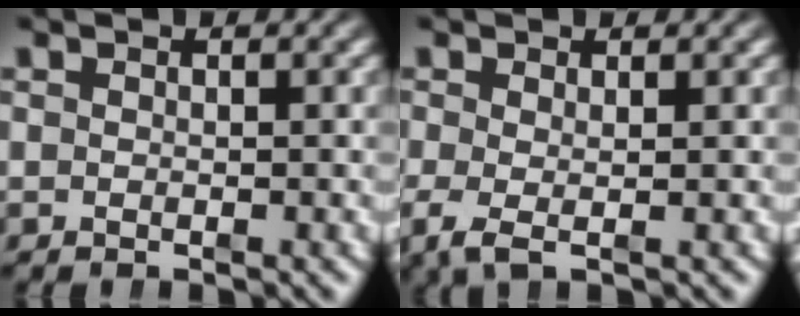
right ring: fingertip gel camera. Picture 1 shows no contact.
{"total": 2.0, "force": [-0.7, 0.7, 1.7], "torque": [-0.050, -0.026, 0.001]}